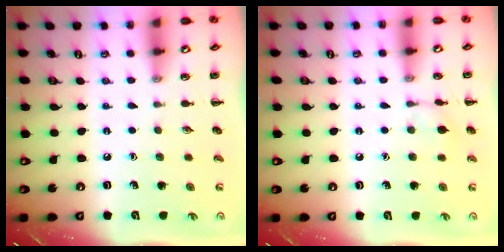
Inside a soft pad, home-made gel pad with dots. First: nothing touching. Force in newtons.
{"total": 7.1, "press": 6.8, "slide": 2.0}